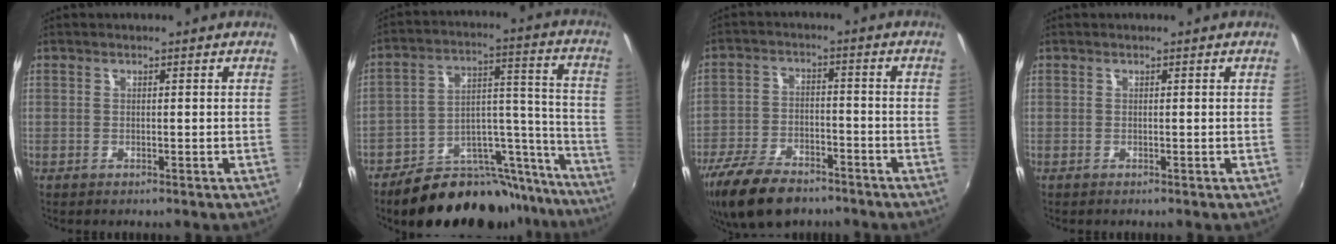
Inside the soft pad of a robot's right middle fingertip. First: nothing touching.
{"total": 23.6, "force": [-19.5, 9.3, 9.3], "torque": [-0.123, 0.059, -0.267]}
{"total": 14.5, "force": [-10.6, 6.5, 7.4], "torque": [-0.174, -0.019, -0.188]}
{"total": 0.0}